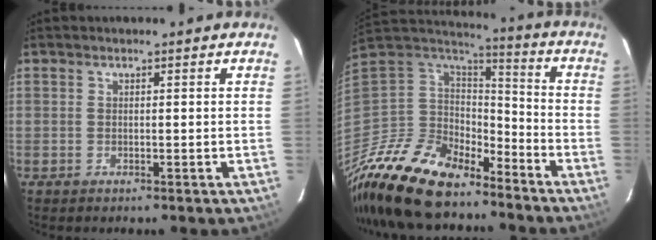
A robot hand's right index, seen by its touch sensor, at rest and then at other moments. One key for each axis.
{"total": 19.2, "fx": -14.8, "fy": 8.9, "fz": 8.4, "tx": -0.199, "ty": 0.000, "tz": -0.265}